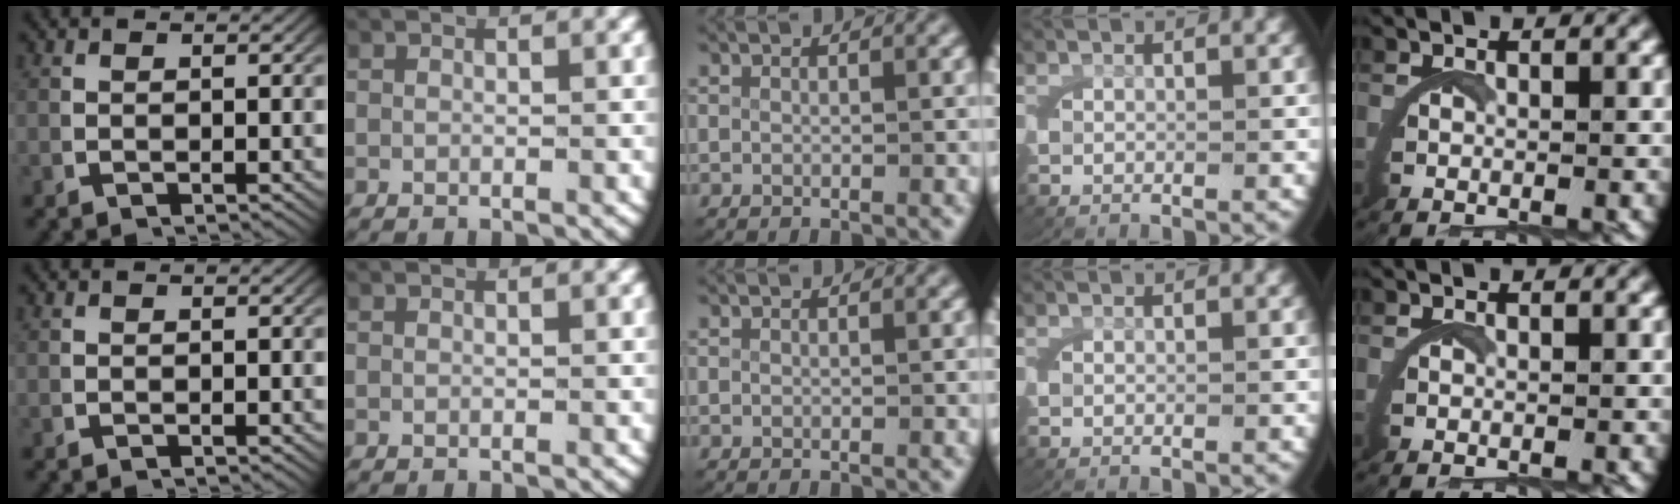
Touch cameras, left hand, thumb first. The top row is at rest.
{}